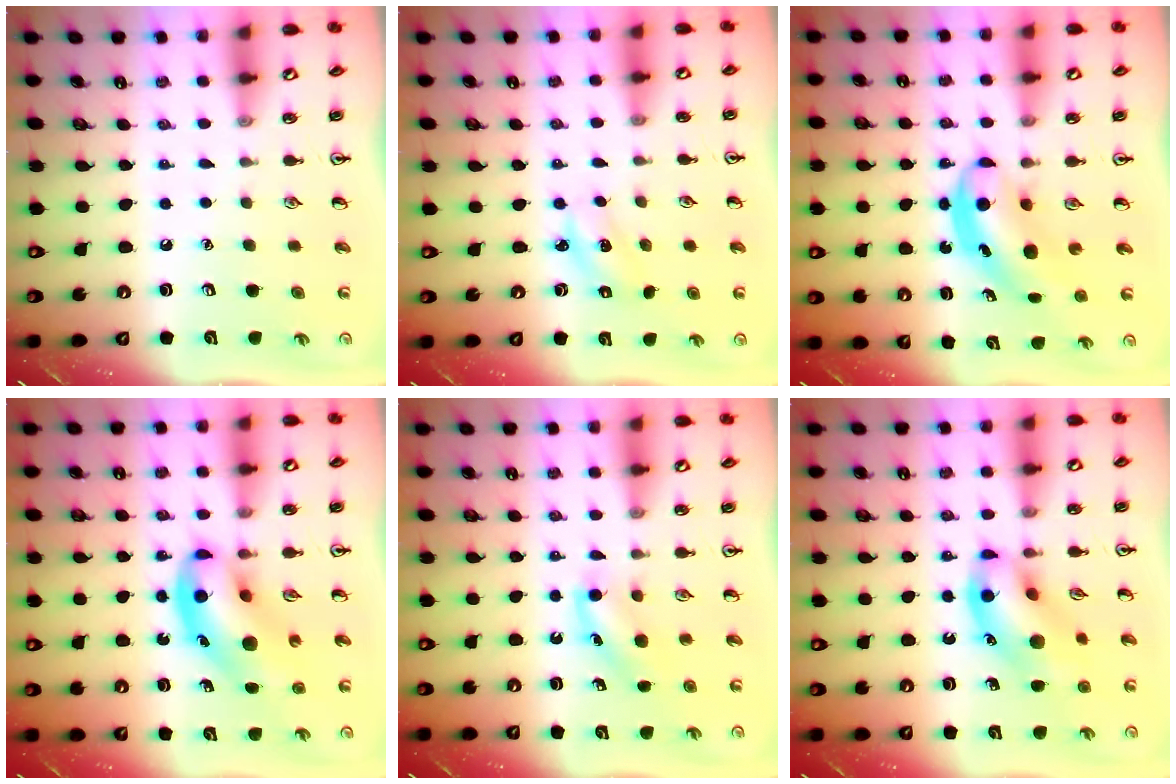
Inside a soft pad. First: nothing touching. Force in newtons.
{"total": 2.2, "press": 2.1, "slide": 0.7}
{"total": 6.6, "press": 6.5, "slide": 0.8}
{"total": 12.2, "press": 11.8, "slide": 3.3}
{"total": 5.2, "press": 5.0, "slide": 1.2}
{"total": 13.6, "press": 13.5, "slide": 1.5}